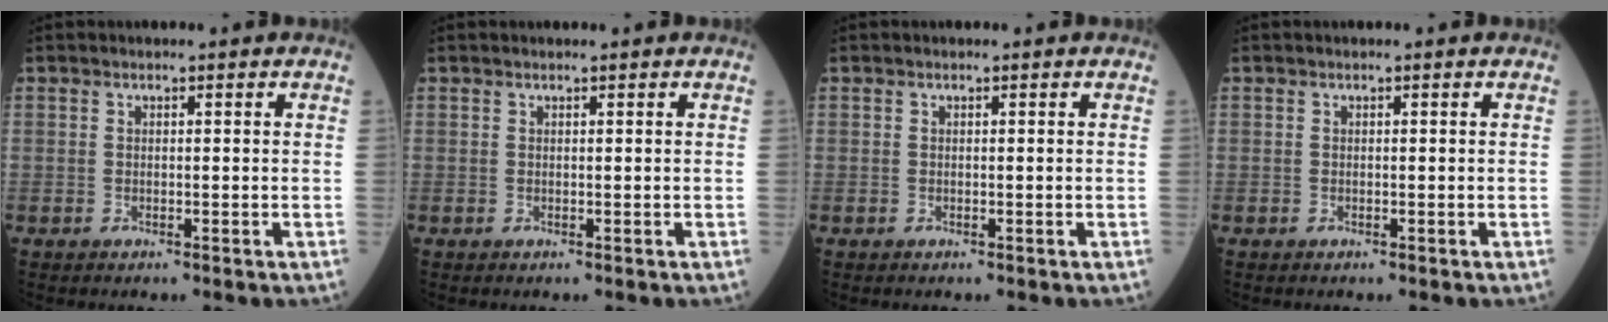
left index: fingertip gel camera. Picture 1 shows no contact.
{"total": 0.6, "force": [0.6, 0.0, 0.2], "torque": [-0.006, 0.003, 0.011]}
{"total": 0.0}
{"total": 0.0}